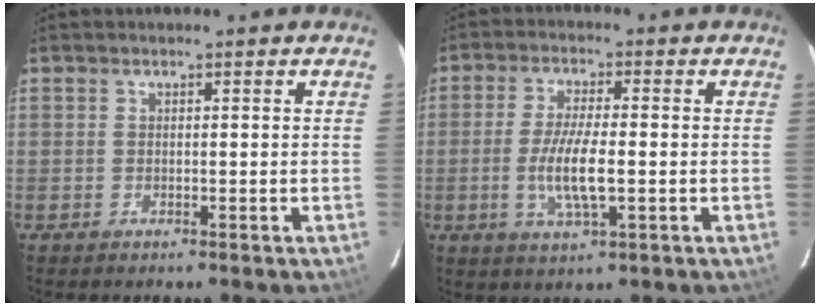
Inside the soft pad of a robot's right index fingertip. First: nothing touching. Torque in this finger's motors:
{"motor_torque": [0.79, -0.58, 0.61, 0.17]}